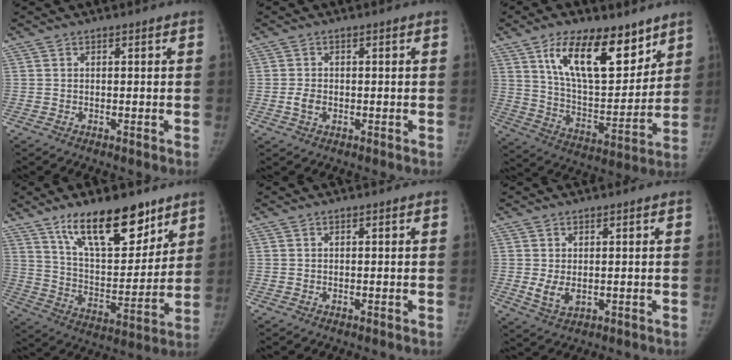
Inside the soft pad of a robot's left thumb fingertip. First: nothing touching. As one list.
[{"total": 2.4, "force": [-0.5, 1.7, 1.6], "torque": [-0.028, 0.004, -0.009]}, {"total": 19.2, "force": [11.2, 8.7, 12.9], "torque": [-0.164, -0.065, 0.200]}, {"total": 19.3, "force": [12.8, 7.8, 12.1], "torque": [-0.147, -0.076, 0.223]}, {"total": 0.0}, {"total": 3.8, "force": [0.1, 2.3, 3.1], "torque": [-0.054, -0.011, 0.010]}]